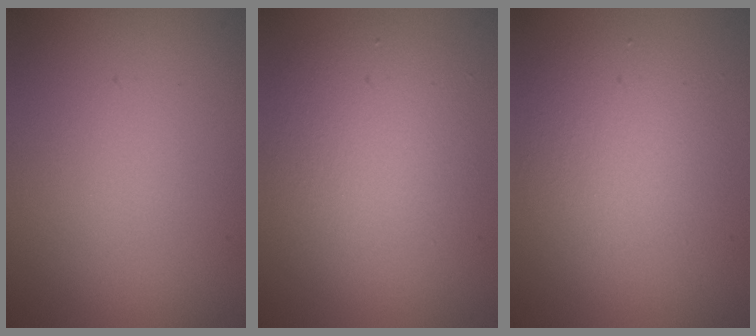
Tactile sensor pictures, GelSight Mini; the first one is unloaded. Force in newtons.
{"total": 4.5, "press": 4.5, "slide": 0.2}
{"total": 3.8, "press": 3.8, "slide": 0.3}